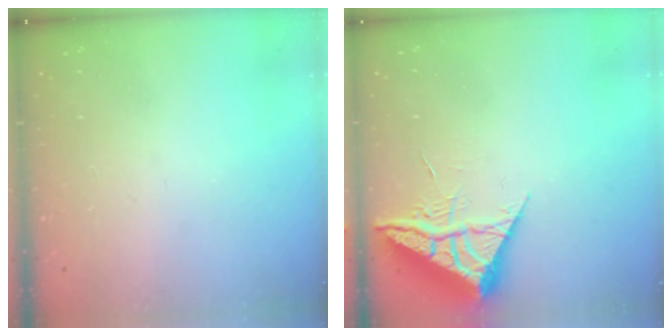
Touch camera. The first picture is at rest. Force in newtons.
{"total": 7.0, "press": 7.0, "slide": 0.3}